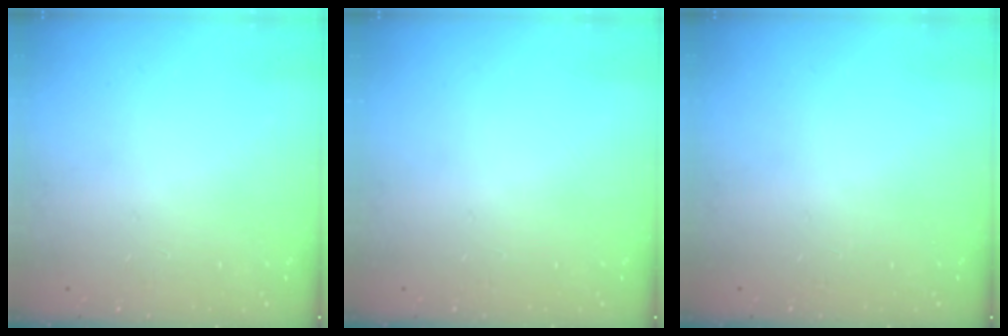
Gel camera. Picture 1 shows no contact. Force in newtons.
{"total": 0.0}
{"total": 0.0}